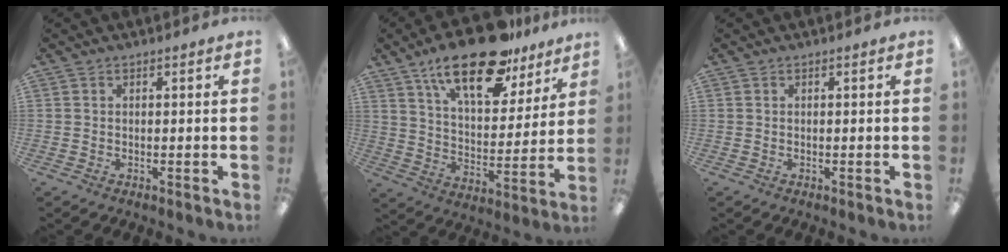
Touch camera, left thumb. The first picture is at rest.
{"total": 20.5, "force": [14.1, 8.4, 12.3], "torque": [-0.201, -0.073, 0.240]}
{"total": 0.0}